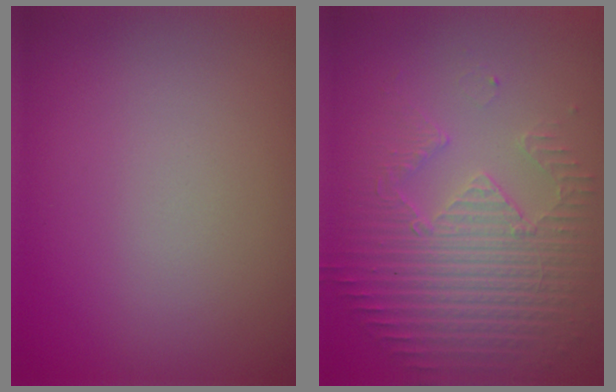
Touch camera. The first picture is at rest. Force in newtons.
{"total": 3.9, "press": 3.6, "slide": 1.5}